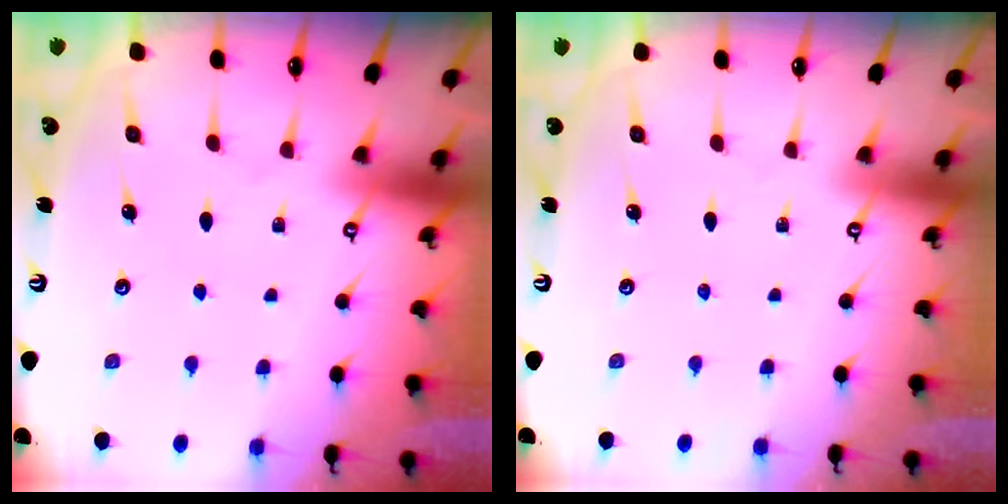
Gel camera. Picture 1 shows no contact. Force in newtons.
{"total": 0.0}